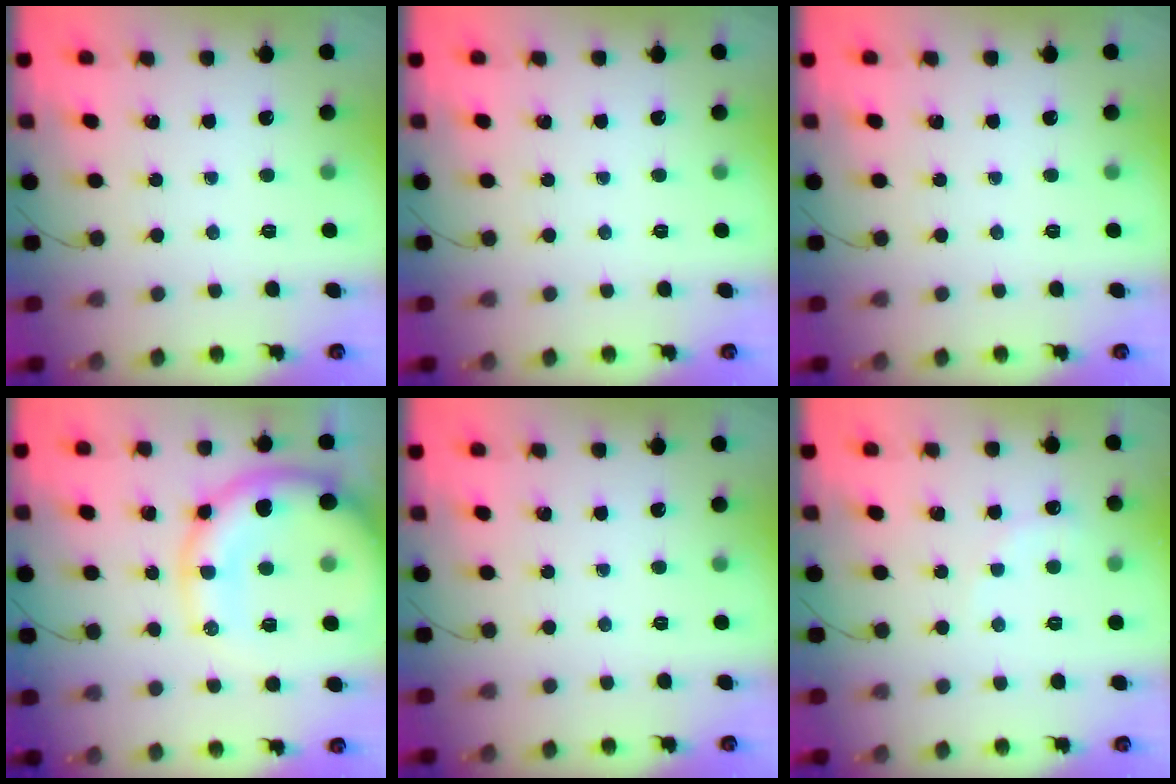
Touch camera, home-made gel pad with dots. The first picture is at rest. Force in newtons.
{"total": 0.0}
{"total": 0.0}
{"total": 18.3, "press": 18.1, "slide": 2.4}
{"total": 0.0}
{"total": 4.6, "press": 4.5, "slide": 1.2}